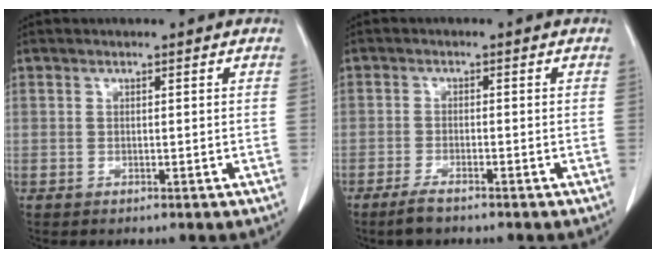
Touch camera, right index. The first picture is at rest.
{"total": 3.0, "force": [-2.3, 0.5, 1.8], "torque": [-0.044, -0.007, -0.040]}